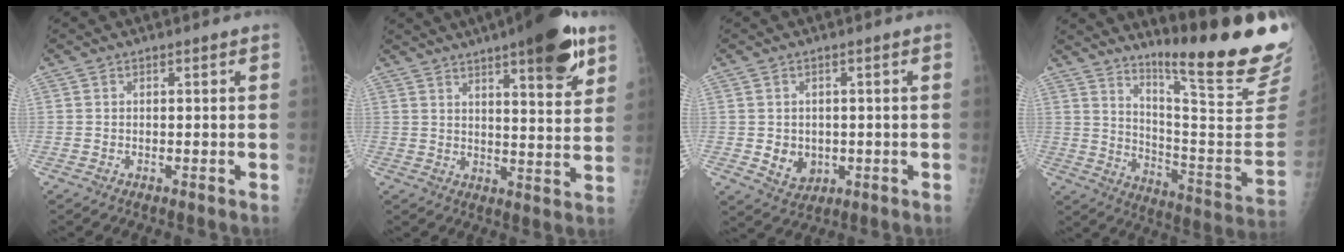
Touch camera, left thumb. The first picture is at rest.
{"total": 15.6, "force": [9.2, 3.7, 12.0], "torque": [-0.143, -0.041, 0.128]}
{"total": 4.8, "force": [-0.4, 4.1, 2.6], "torque": [-0.023, -0.003, 0.008]}
{"total": 23.8, "force": [17.4, 1.6, 16.2], "torque": [-0.215, -0.146, 0.254]}